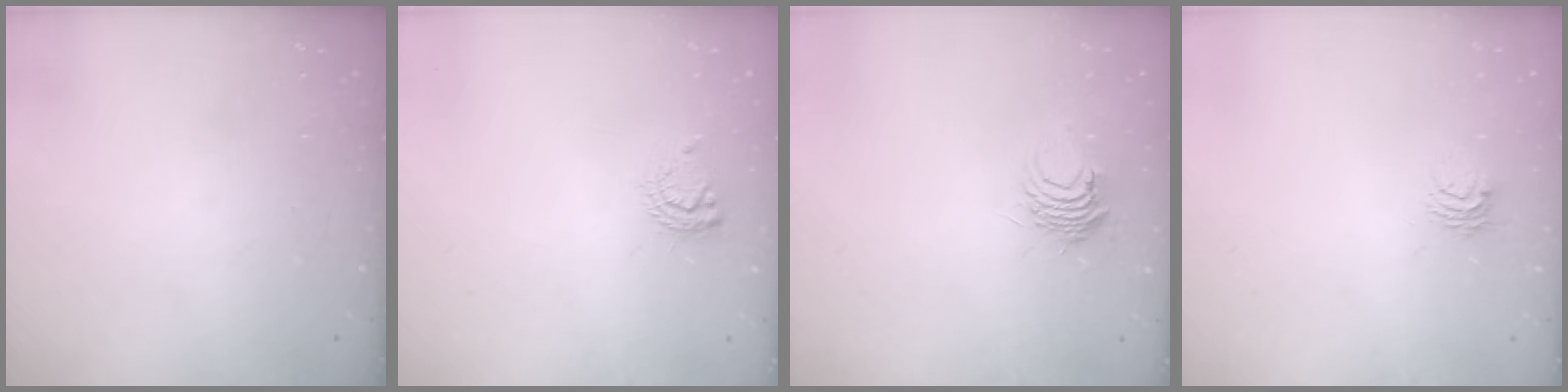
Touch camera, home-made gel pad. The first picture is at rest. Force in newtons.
{"total": 7.5, "press": 7.5, "slide": 0.5}
{"total": 6.8, "press": 6.7, "slide": 0.7}
{"total": 3.9, "press": 3.9, "slide": 0.3}